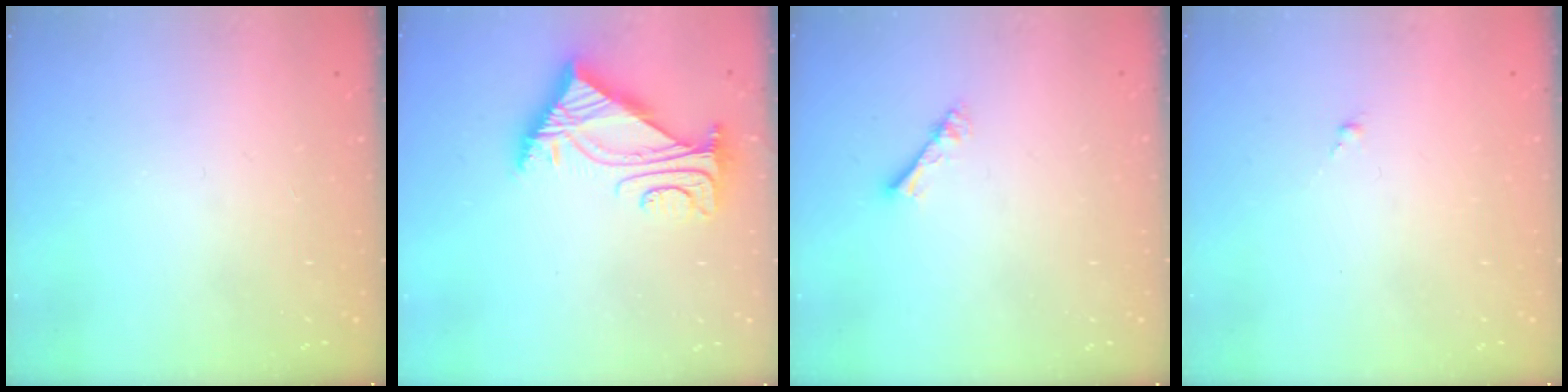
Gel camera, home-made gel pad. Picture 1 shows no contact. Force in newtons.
{"total": 5.3, "press": 5.3, "slide": 0.5}
{"total": 2.3, "press": 2.3, "slide": 0.3}
{"total": 0.5, "press": 0.4, "slide": 0.4}